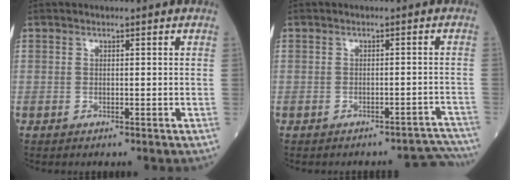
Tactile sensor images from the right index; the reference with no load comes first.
{"total": 4.9, "force": [-4.9, 0.7, -0.4], "torque": [0.025, 0.021, -0.049]}